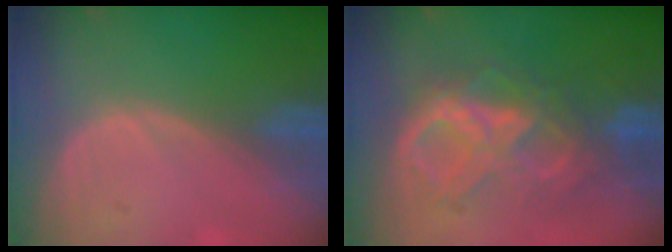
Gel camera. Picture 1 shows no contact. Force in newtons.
{"total": 9.3, "press": 9.2, "slide": 0.9}